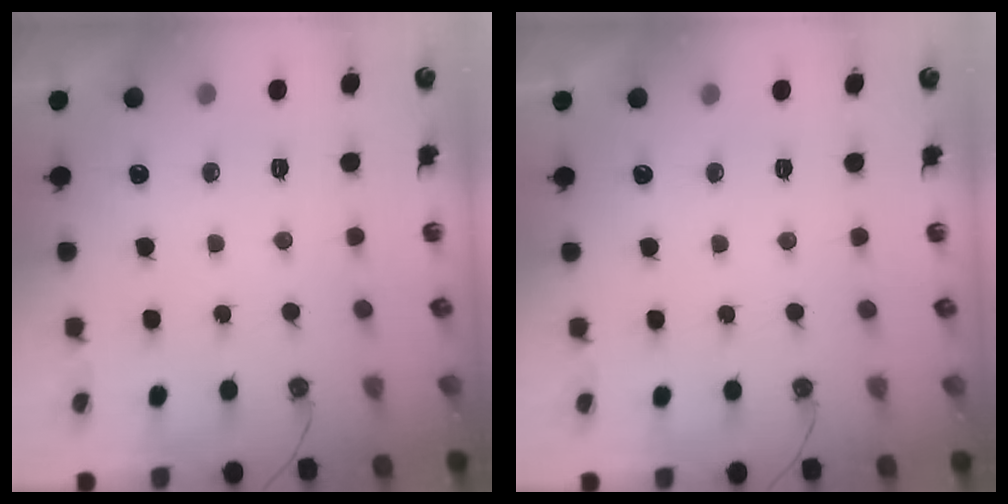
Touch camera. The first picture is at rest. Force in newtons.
{"total": 0.0}